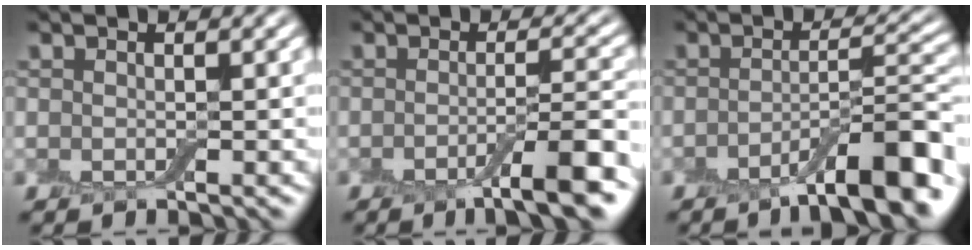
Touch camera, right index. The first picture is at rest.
{"total": 5.9, "force": [-2.7, 1.0, 5.2], "torque": [-0.072, 0.000, -0.045]}
{"total": 8.4, "force": [-4.8, 1.8, 6.7], "torque": [-0.088, 0.009, -0.077]}